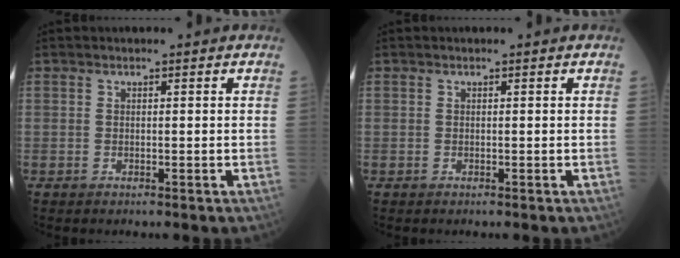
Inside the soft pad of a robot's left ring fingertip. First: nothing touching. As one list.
[{"total": 0.0}]